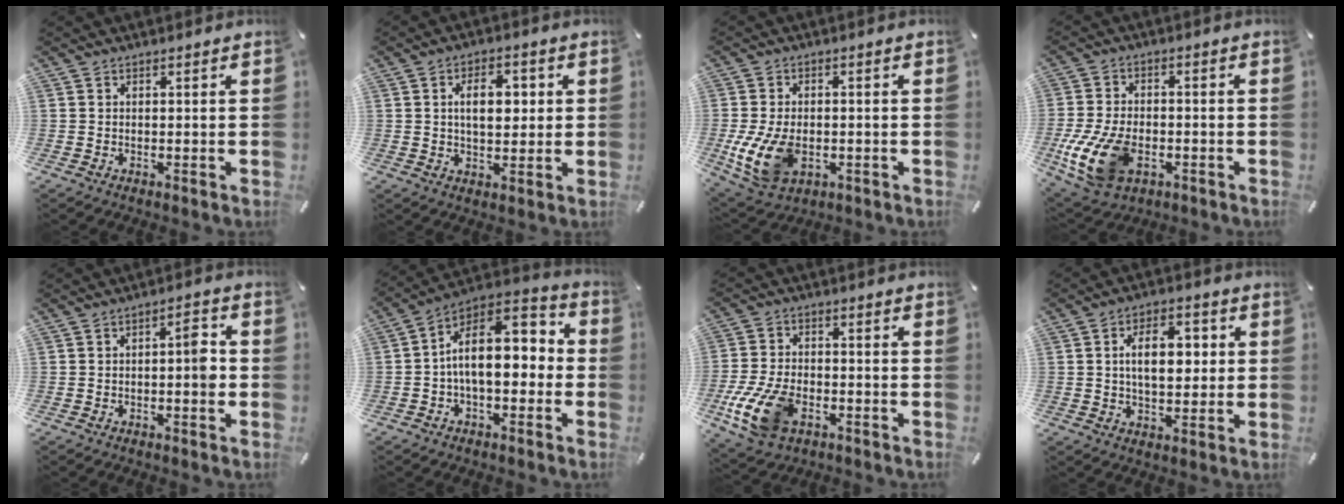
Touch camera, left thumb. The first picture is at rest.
{"total": 7.9, "force": [1.4, 4.8, 6.1], "torque": [-0.086, -0.001, 0.015]}
{"total": 11.4, "force": [-2.7, 7.5, 8.2], "torque": [-0.187, 0.000, -0.044]}
{"total": 14.0, "force": [-4.4, 8.7, 10.0], "torque": [-0.223, 0.003, -0.077]}
{"total": 5.3, "force": [-1.0, 2.0, 4.8], "torque": [-0.061, 0.007, -0.024]}
{"total": 13.3, "force": [0.1, 8.6, 10.1], "torque": [-0.159, -0.004, 0.006]}
{"total": 13.2, "force": [-5.3, 7.9, 9.2], "torque": [-0.197, 0.013, -0.093]}
{"total": 9.8, "force": [1.2, 6.0, 7.6], "torque": [-0.117, 0.000, 0.012]}